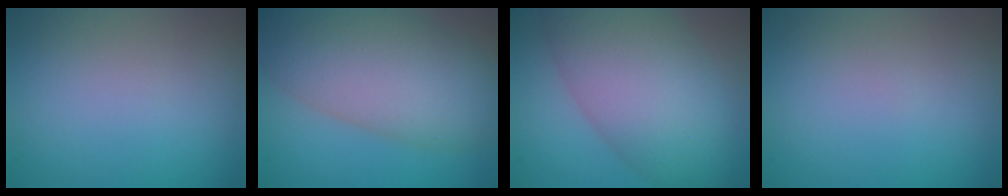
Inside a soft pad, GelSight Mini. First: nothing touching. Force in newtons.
{"total": 10.8, "press": 10.8, "slide": 0.5}
{"total": 10.6, "press": 10.6, "slide": 0.5}
{"total": 0.0}